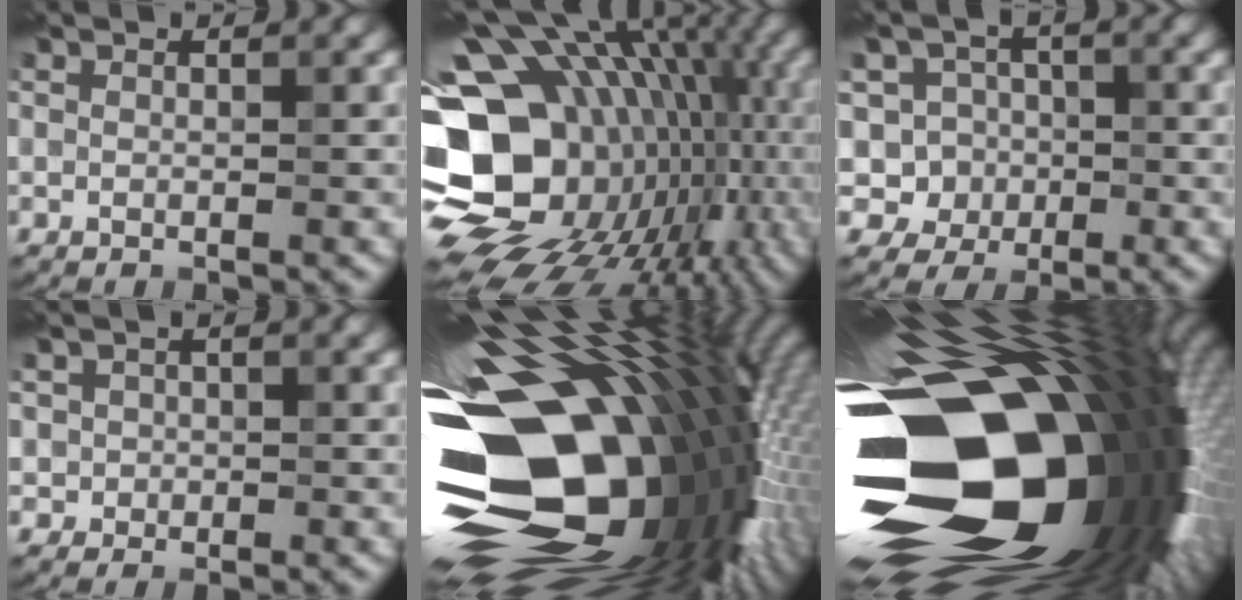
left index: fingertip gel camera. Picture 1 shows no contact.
{"total": 19.3, "force": [-2.1, 14.5, 12.7], "torque": [-0.246, 0.001, -0.014]}
{"total": 6.0, "force": [-0.7, 5.7, 1.5], "torque": [-0.014, 0.033, -0.049]}
{"total": 1.5, "force": [0.2, 1.5, 0.2], "torque": [0.014, 0.004, -0.001]}
{"total": 20.5, "force": [-2.8, 11.8, 16.5], "torque": [-0.294, -0.025, -0.055]}
{"total": 22.0, "force": [-4.7, 12.2, 17.8], "torque": [-0.317, -0.021, -0.089]}